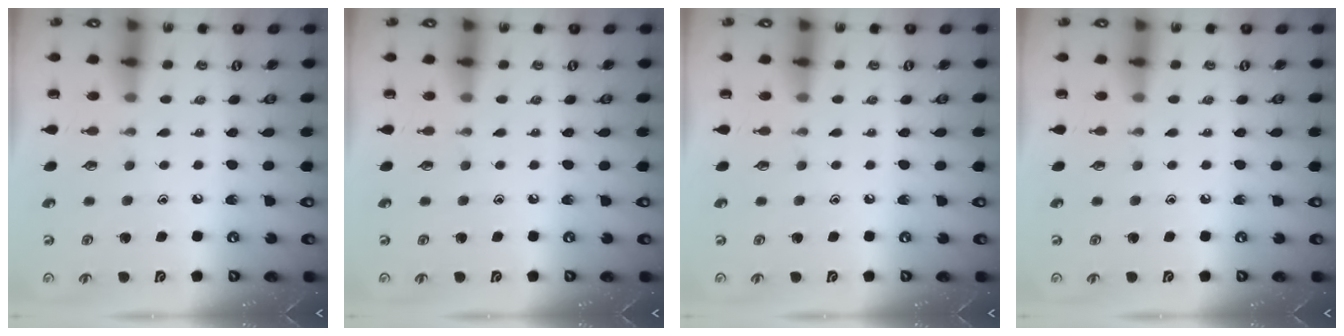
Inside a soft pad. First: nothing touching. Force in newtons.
{"total": 0.0}
{"total": 0.0}
{"total": 0.0}